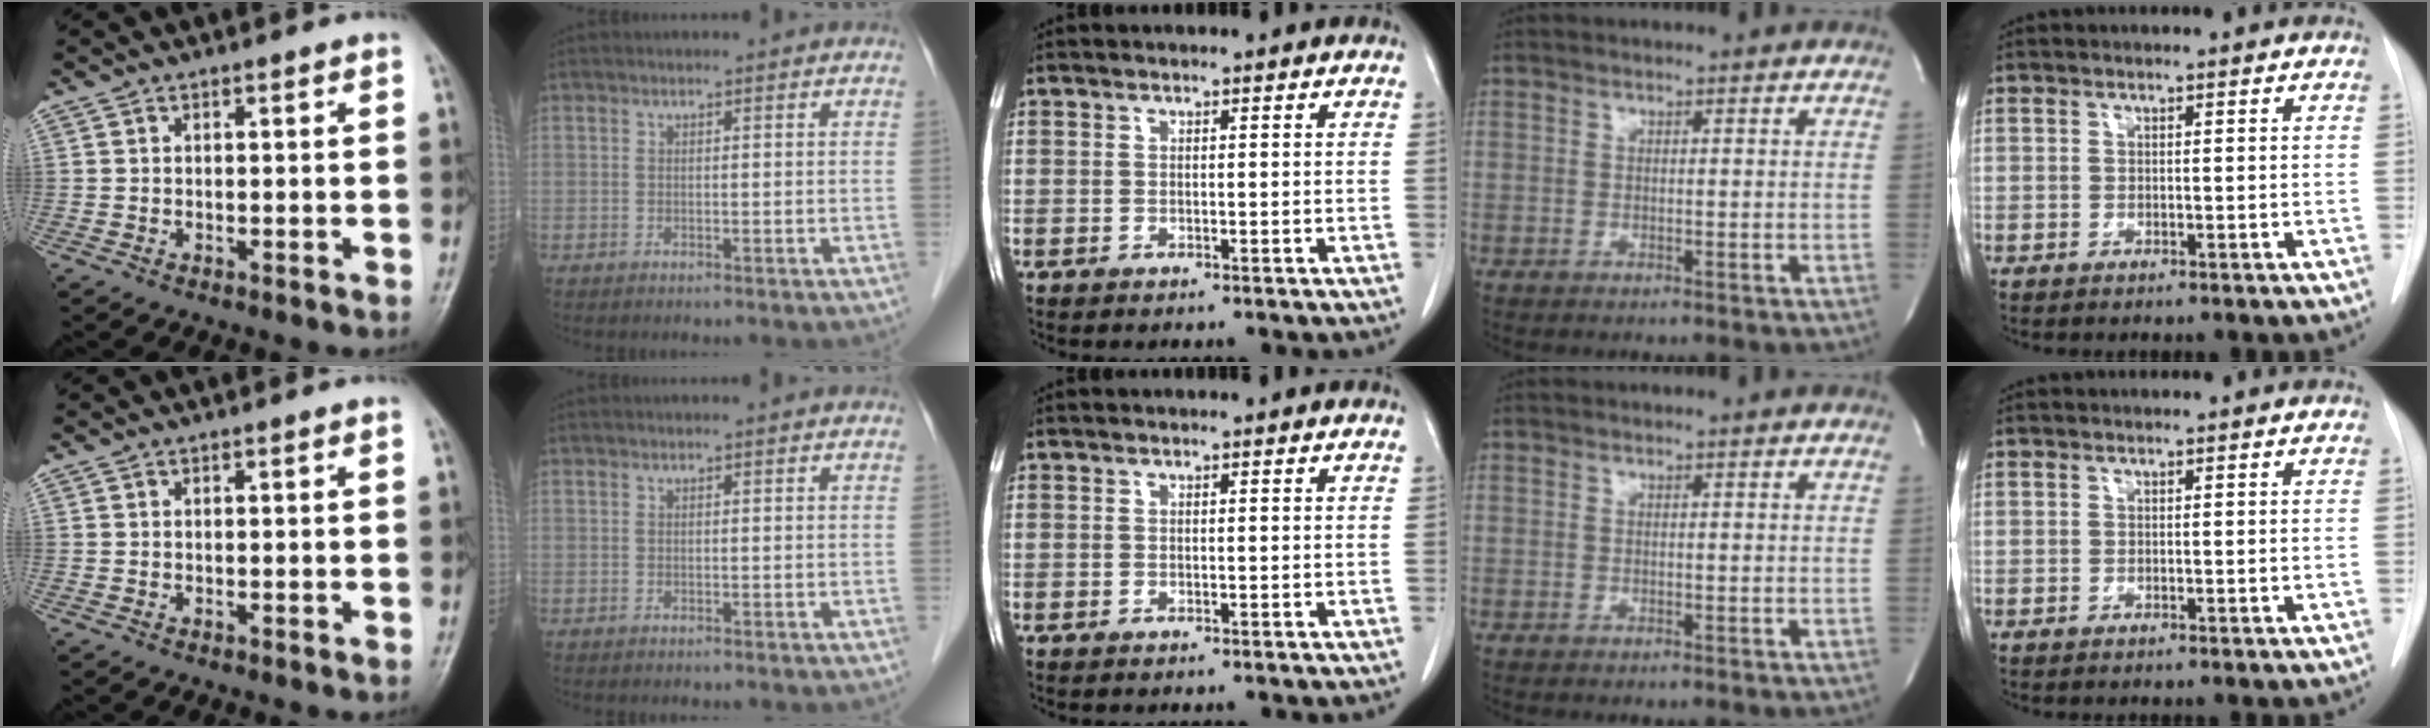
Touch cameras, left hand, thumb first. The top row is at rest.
{}